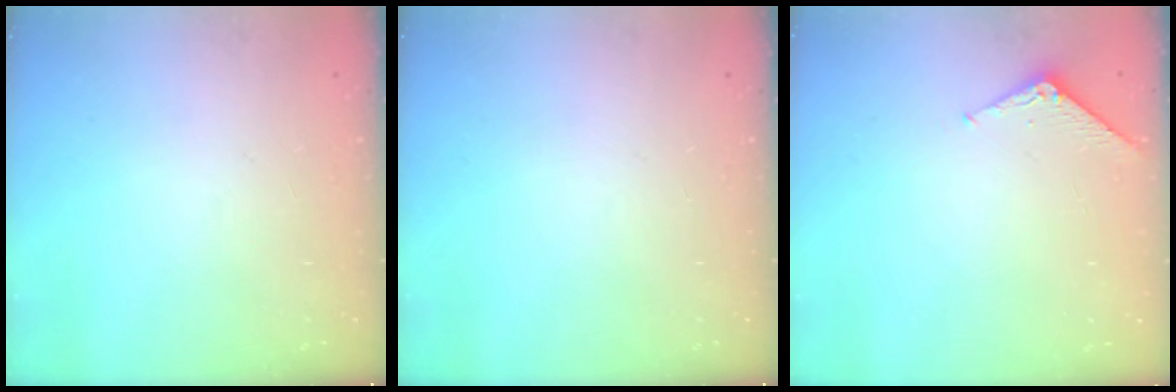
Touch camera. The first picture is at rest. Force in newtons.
{"total": 0.0}
{"total": 5.2, "press": 5.2, "slide": 0.4}